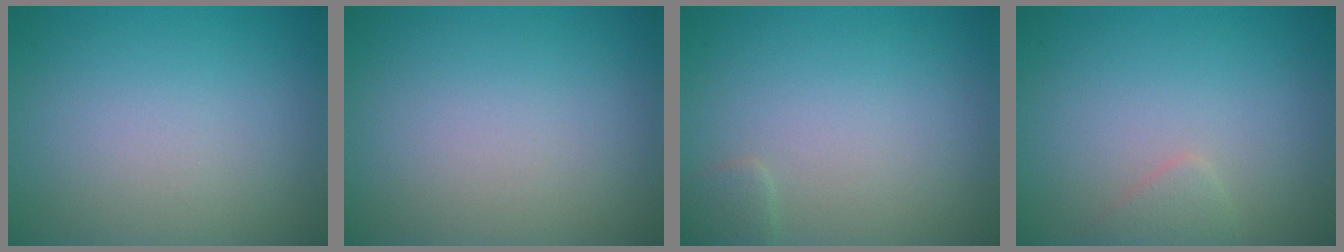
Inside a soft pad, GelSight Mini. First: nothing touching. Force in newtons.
{"total": 0.0}
{"total": 1.0, "press": 1.0, "slide": 0.1}
{"total": 1.2, "press": 1.1, "slide": 0.1}